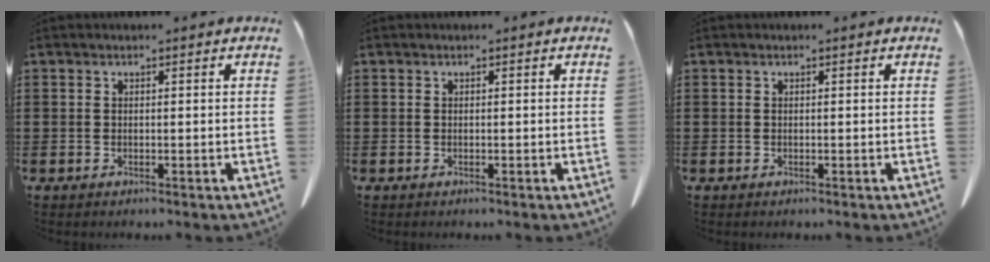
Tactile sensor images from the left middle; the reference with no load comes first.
{"total": 0.0}
{"total": 0.0}